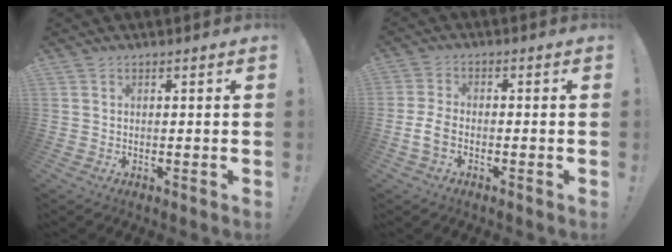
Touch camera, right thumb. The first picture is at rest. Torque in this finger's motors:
{"motor_torque": [1.93, 1.05, 0.23, -0.21, 0.45]}